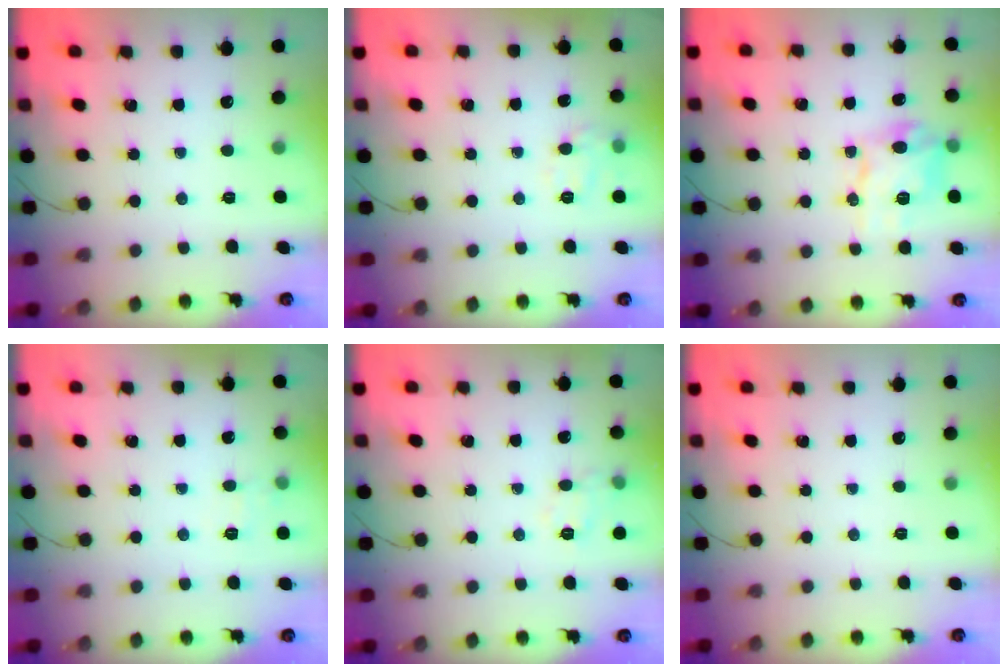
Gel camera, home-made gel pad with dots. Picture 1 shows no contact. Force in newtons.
{"total": 8.2, "press": 8.2, "slide": 1.0}
{"total": 10.9, "press": 10.8, "slide": 1.3}
{"total": 6.9, "press": 6.7, "slide": 1.6}
{"total": 8.5, "press": 8.4, "slide": 1.2}
{"total": 0.0}